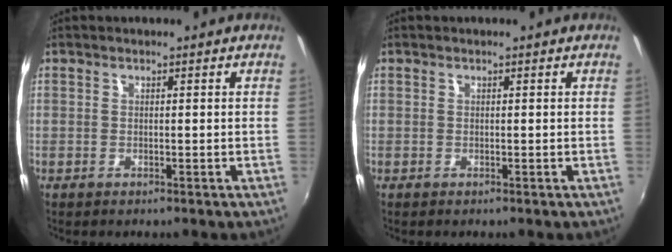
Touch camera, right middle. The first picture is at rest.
{"total": 0.0}